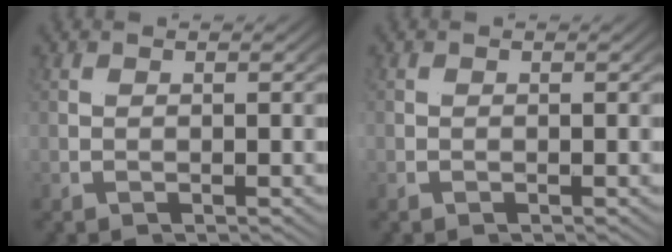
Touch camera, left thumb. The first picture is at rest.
{"total": 0.6, "force": [-0.1, 0.6, -0.2], "torque": [-0.001, -0.006, 0.001]}